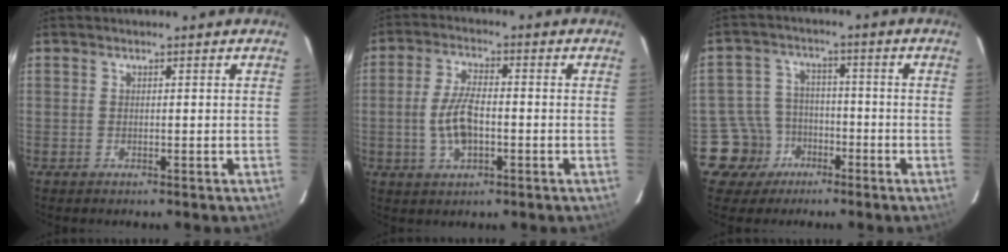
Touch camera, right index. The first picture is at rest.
{"total": 7.8, "force": [-1.4, 3.5, 6.8], "torque": [-0.140, 0.003, -0.024]}
{"total": 8.0, "force": [-4.2, 6.8, -0.1], "torque": [-0.024, 0.029, -0.065]}